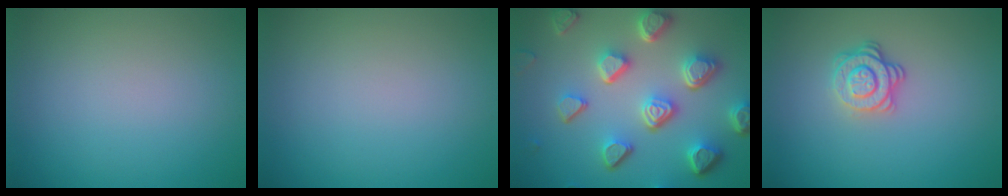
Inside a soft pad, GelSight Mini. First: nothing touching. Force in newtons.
{"total": 0.0}
{"total": 7.5, "press": 5.6, "slide": 5.0}
{"total": 2.9, "press": 2.5, "slide": 1.6}